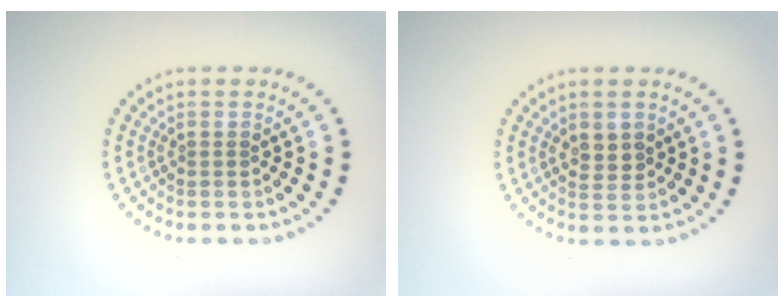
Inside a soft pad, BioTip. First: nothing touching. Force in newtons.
{"total": 1.3, "press": 1.3, "slide": 0.5}